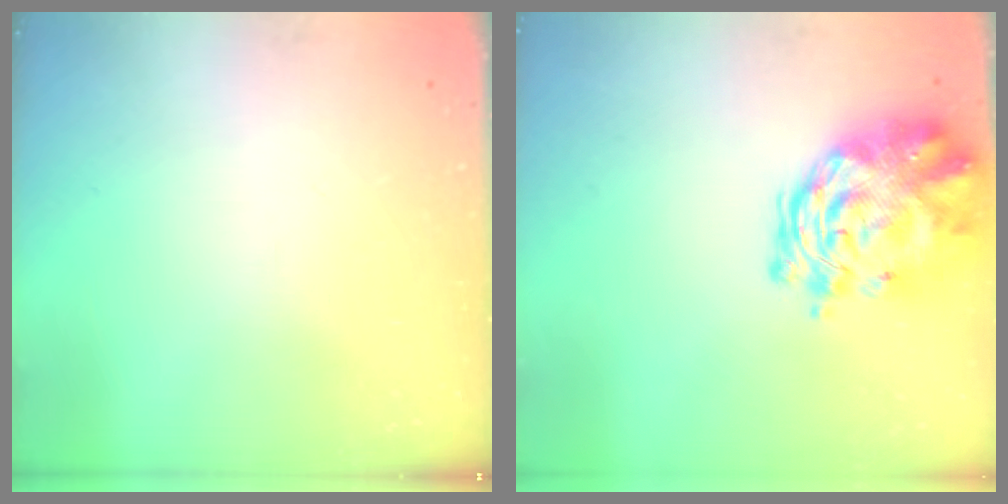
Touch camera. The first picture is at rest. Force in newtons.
{"total": 9.7, "press": 9.0, "slide": 3.6}